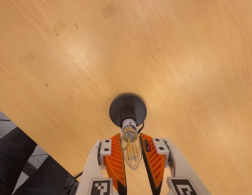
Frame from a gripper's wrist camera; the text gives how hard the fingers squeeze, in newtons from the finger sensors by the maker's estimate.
{"total": 10.7, "left": 9.8, "right": 11.5}